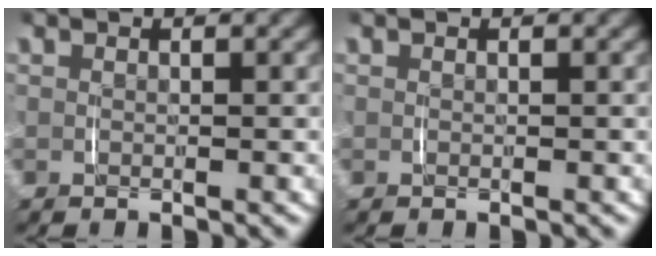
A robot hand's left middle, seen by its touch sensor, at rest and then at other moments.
{"total": 0.0}